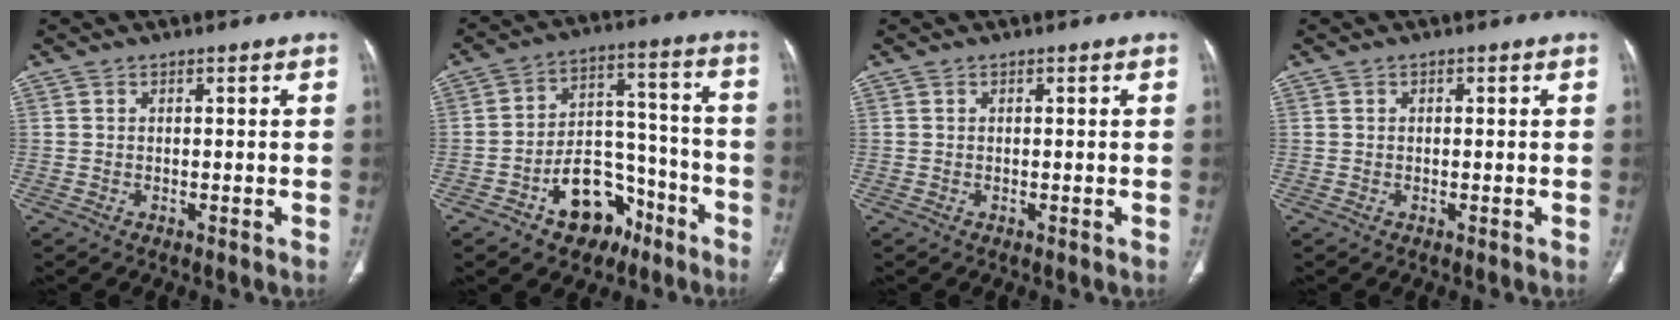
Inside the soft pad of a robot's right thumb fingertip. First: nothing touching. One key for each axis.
{"total": 13.6, "fx": -7.4, "fy": 8.8, "fz": 7.3, "tx": -0.070, "ty": 0.076, "tz": -0.110}
{"total": 0.0}
{"total": 0.5, "fx": 0.2, "fy": 0.3, "fz": 0.3, "tx": -0.004, "ty": 0.002, "tz": 0.003}